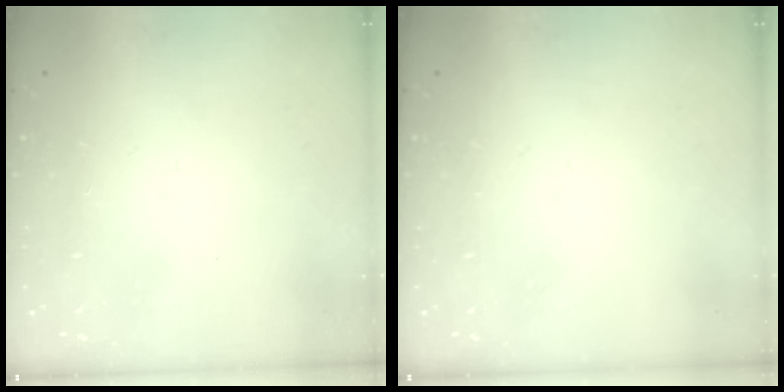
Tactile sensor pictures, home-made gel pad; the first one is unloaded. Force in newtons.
{"total": 0.0}